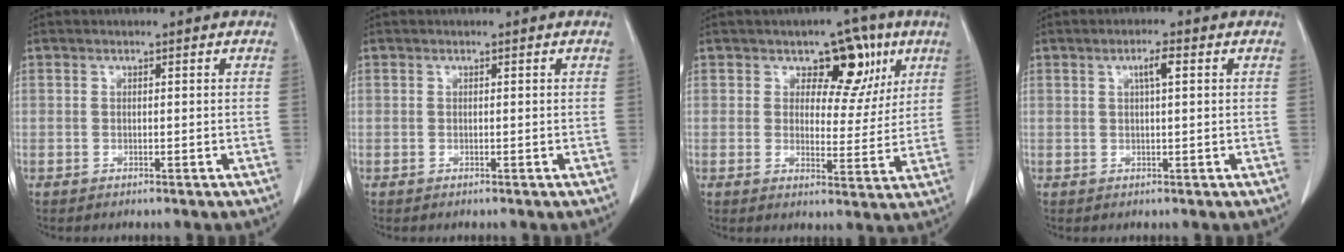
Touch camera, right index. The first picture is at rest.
{"total": 0.0}
{"total": 8.2, "force": [4.1, 5.0, 5.1], "torque": [-0.043, 0.009, 0.054]}
{"total": 2.5, "force": [0.8, 0.2, 2.4], "torque": [-0.041, 0.003, 0.014]}